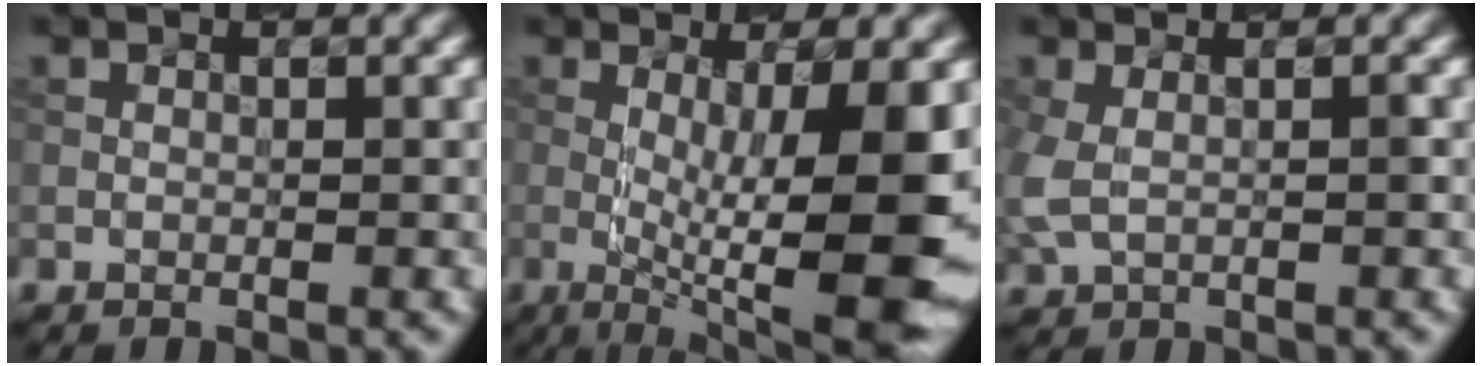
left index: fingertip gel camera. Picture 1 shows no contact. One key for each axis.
{"total": 12.7, "fx": -0.8, "fy": 3.0, "fz": 12.3, "tx": -0.166, "ty": -0.011, "tz": -0.007}
{"total": 2.0, "fx": 0.1, "fy": 0.9, "fz": 1.8, "tx": -0.046, "ty": -0.002, "tz": 0.003}